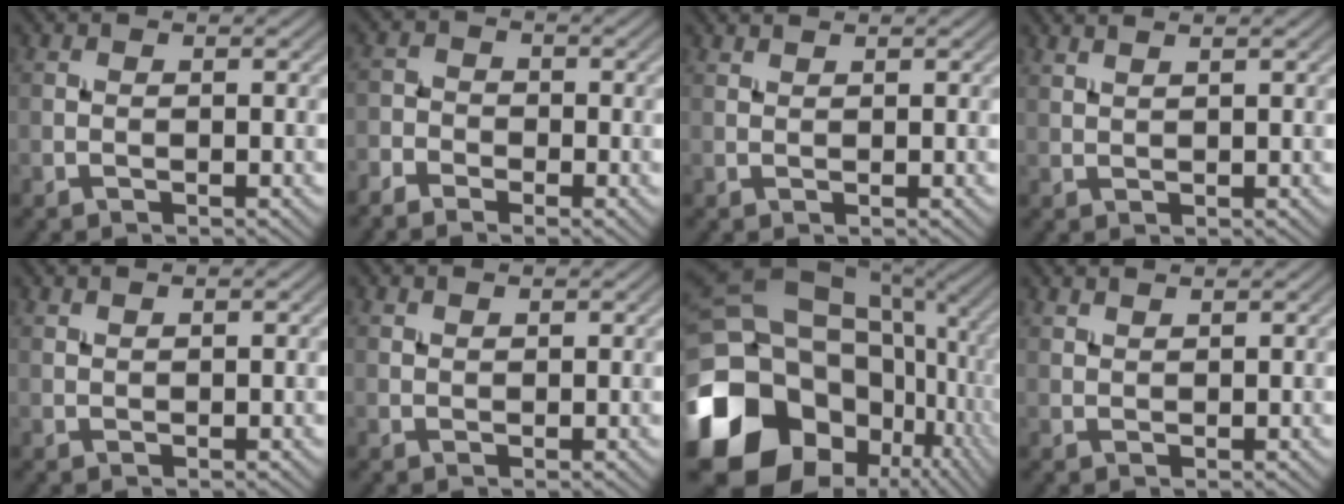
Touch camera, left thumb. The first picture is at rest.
{"total": 3.6, "force": [-2.5, 2.2, 1.3], "torque": [-0.022, -0.001, -0.053]}
{"total": 0.7, "force": [0.7, 0.0, 0.2], "torque": [-0.006, 0.003, 0.016]}
{"total": 2.2, "force": [1.6, 0.4, 1.3], "torque": [-0.018, 0.004, 0.019]}
{"total": 1.0, "force": [0.9, 0.1, 0.4], "torque": [-0.014, 0.003, 0.019]}
{"total": 1.0, "force": [0.9, 0.4, 0.3], "torque": [-0.008, 0.001, 0.019]}
{"total": 21.4, "force": [-5.3, 17.2, 11.7], "torque": [-0.264, -0.019, -0.065]}
{"total": 1.5, "force": [1.4, 0.2, 0.5], "torque": [-0.014, 0.000, 0.030]}